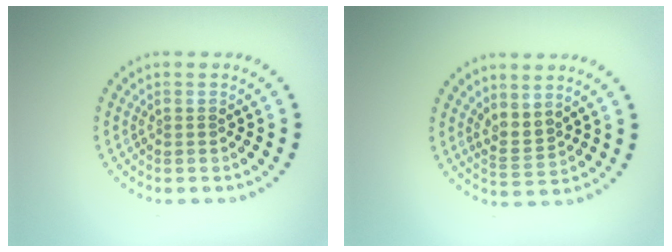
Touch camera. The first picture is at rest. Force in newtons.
{"total": 2.0, "press": 1.6, "slide": 1.3}